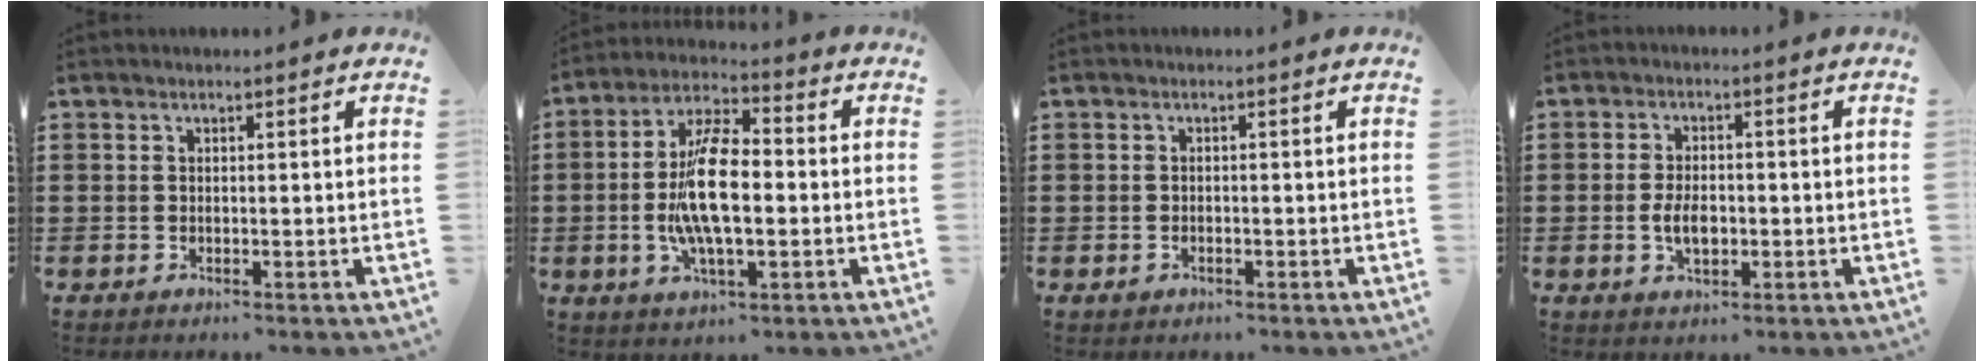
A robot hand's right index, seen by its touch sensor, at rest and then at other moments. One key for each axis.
{"total": 12.1, "fx": -1.1, "fy": 4.8, "fz": 11.0, "tx": -0.230, "ty": -0.002, "tz": -0.022}
{"total": 0.8, "fx": -0.5, "fy": 0.5, "fz": 0.4, "tx": -0.009, "ty": 0.000, "tz": -0.012}
{"total": 4.4, "fx": -0.7, "fy": 2.3, "fz": 3.7, "tx": -0.082, "ty": -0.003, "tz": -0.015}